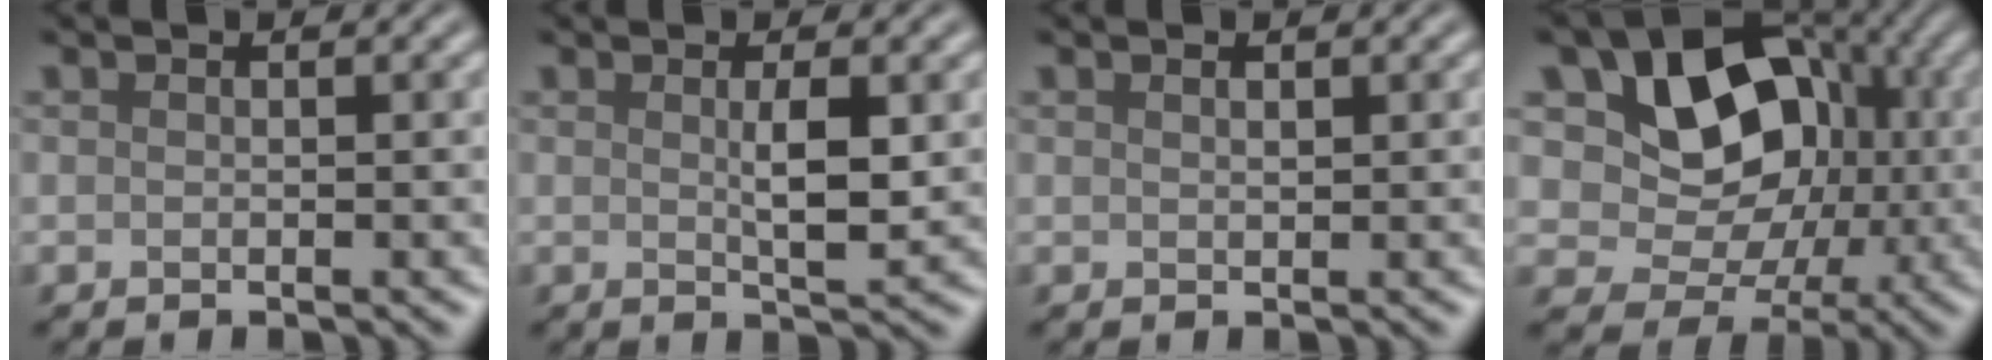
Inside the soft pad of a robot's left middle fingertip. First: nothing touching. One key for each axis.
{"total": 2.8, "fx": 0.4, "fy": 0.6, "fz": 2.8, "tx": -0.051, "ty": -0.003, "tz": 0.007}
{"total": 0.5, "fx": 0.4, "fy": 0.2, "fz": 0.3, "tx": -0.006, "ty": 0.001, "tz": 0.007}
{"total": 10.3, "fx": 2.1, "fy": 7.9, "fz": 6.2, "tx": -0.078, "ty": -0.006, "tz": 0.024}